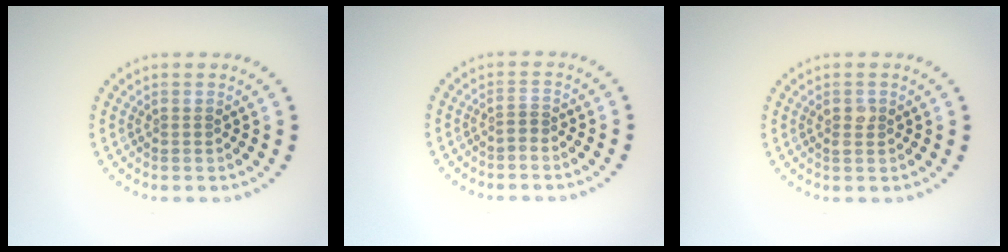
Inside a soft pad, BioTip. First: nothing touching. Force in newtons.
{"total": 0.7, "press": 0.3, "slide": 0.6}
{"total": 1.2, "press": 1.2, "slide": 0.3}